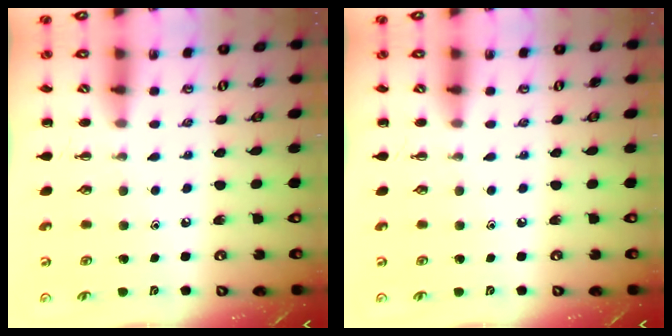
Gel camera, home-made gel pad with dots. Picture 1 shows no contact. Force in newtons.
{"total": 0.0}